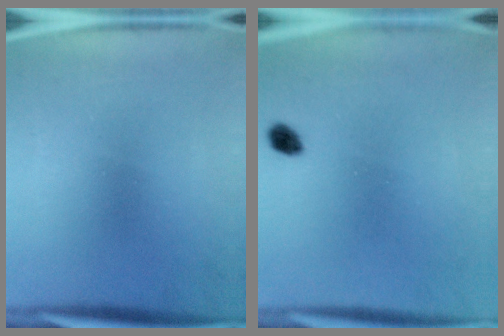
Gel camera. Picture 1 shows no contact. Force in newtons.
{"total": 2.2}